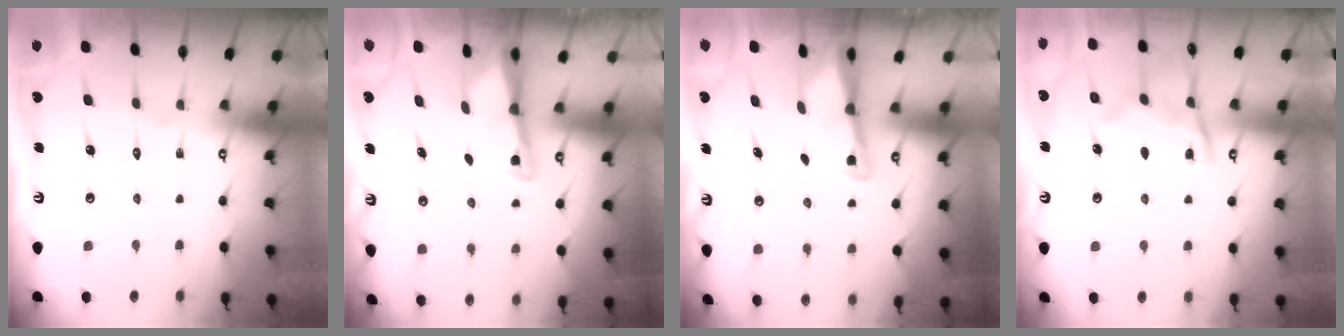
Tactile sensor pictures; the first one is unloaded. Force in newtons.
{"total": 3.0, "press": 3.0, "slide": 0.3}
{"total": 3.0, "press": 3.0, "slide": 0.3}
{"total": 10.8, "press": 10.7, "slide": 1.1}